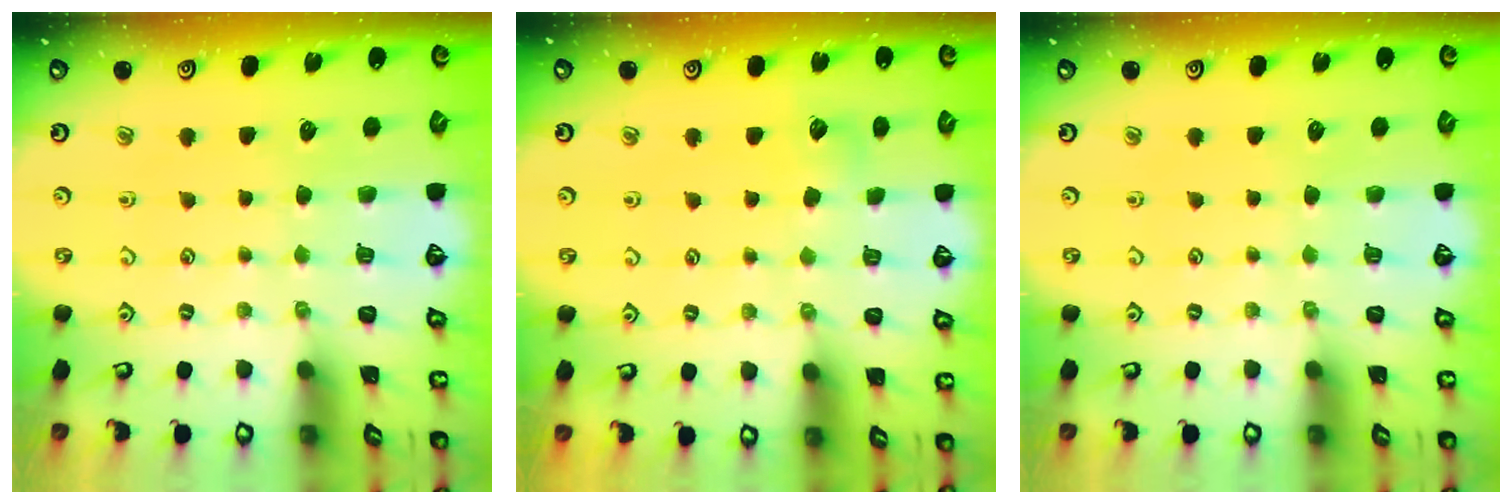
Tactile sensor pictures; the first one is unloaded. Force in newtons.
{"total": 4.8, "press": 4.8, "slide": 0.4}
{"total": 0.0}